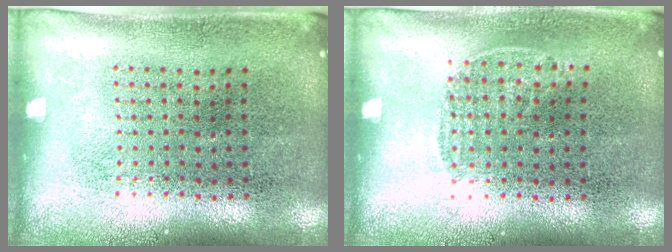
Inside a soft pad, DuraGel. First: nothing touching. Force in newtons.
{"total": 0.5, "press": 0.2, "slide": 0.5}